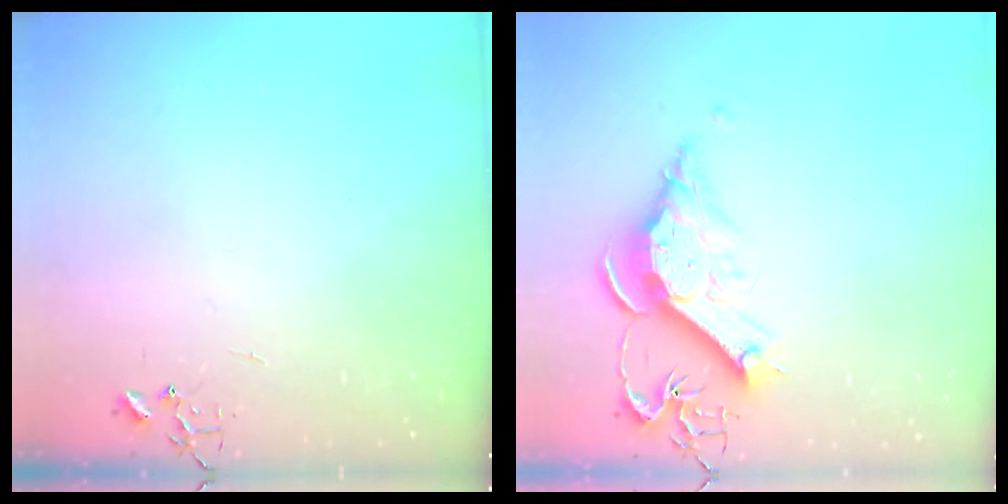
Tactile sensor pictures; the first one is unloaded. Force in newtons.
{"total": 12.6, "press": 12.5, "slide": 1.3}